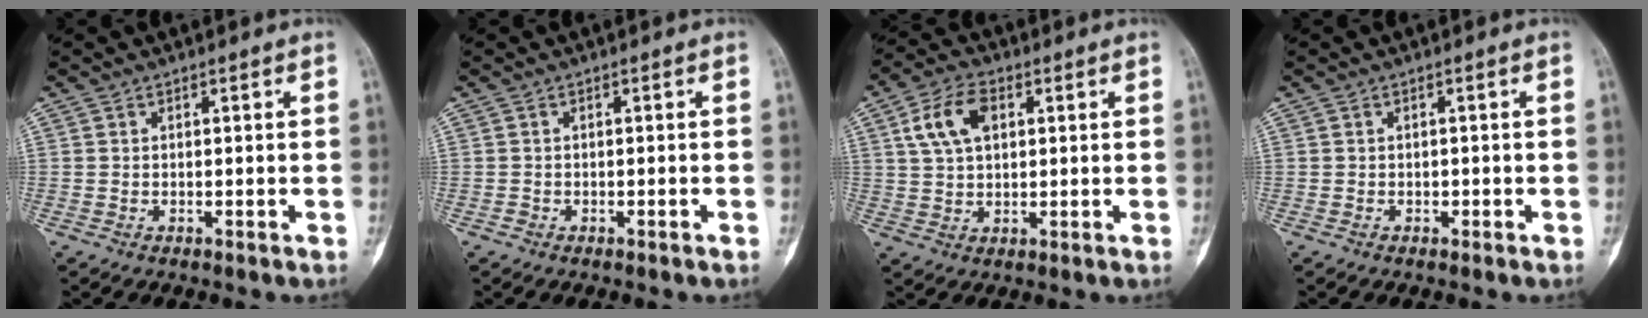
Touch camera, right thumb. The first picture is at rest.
{"total": 0.7, "force": [-0.6, 0.3, 0.3], "torque": [-0.011, 0.004, -0.008]}
{"total": 8.4, "force": [2.6, 5.1, 6.2], "torque": [-0.113, 0.007, 0.046]}
{"total": 0.5, "force": [-0.3, 0.4, 0.2], "torque": [-0.003, 0.001, -0.005]}